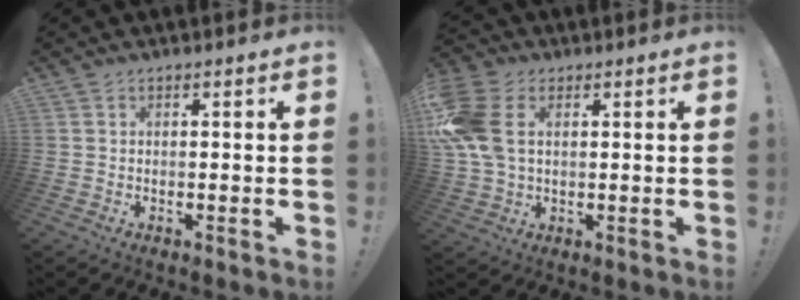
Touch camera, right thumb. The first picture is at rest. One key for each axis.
{"total": 13.2, "fx": 2.9, "fy": 9.0, "fz": 9.2, "tx": -0.203, "ty": 0.004, "tz": 0.059}